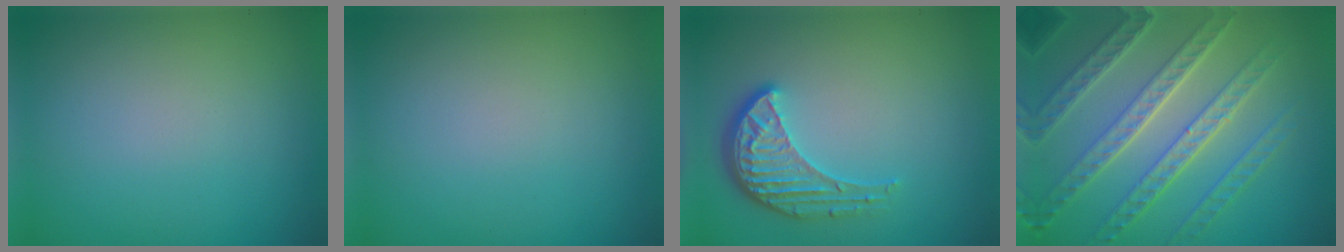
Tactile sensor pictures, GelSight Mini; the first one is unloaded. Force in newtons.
{"total": 0.0}
{"total": 4.1, "press": 3.2, "slide": 2.5}
{"total": 7.8, "press": 5.7, "slide": 5.4}